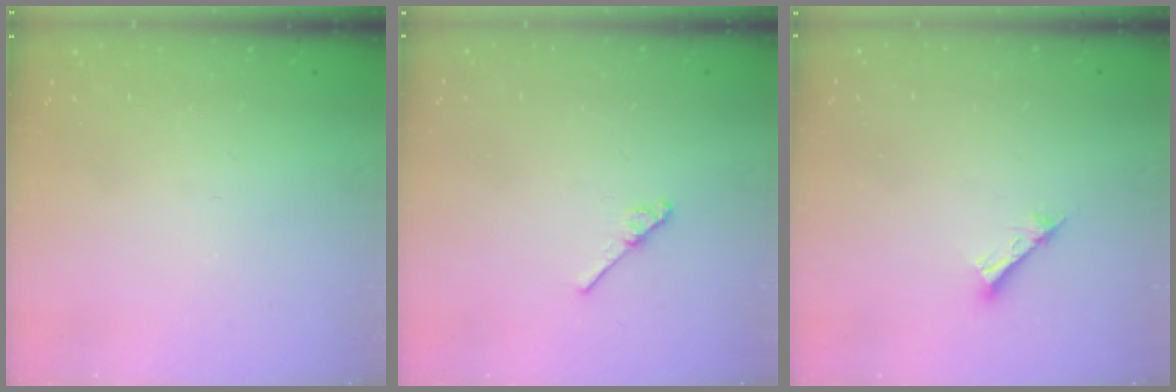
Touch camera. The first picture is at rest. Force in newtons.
{"total": 3.0, "press": 2.9, "slide": 0.5}
{"total": 3.6, "press": 3.6, "slide": 0.2}